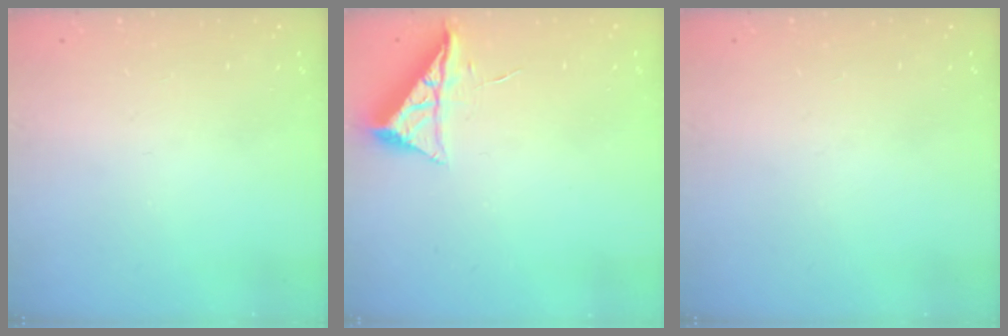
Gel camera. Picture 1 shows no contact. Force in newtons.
{"total": 6.1, "press": 6.1, "slide": 0.7}
{"total": 0.0}